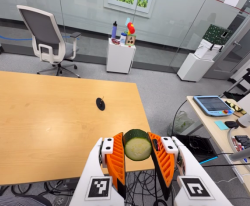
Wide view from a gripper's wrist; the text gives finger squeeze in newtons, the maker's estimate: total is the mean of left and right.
{"total": 13.2, "left": 14.0, "right": 12.3}